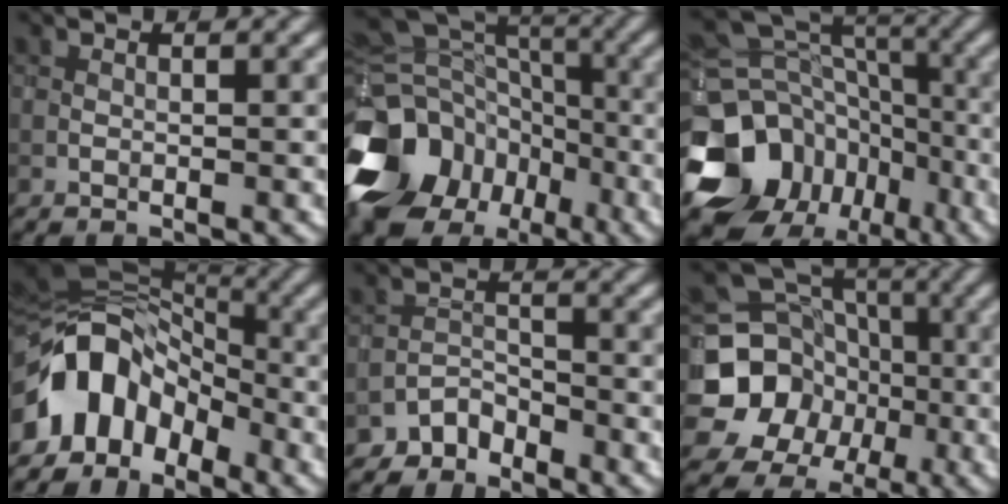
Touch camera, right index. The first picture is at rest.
{"total": 16.3, "force": [-8.3, 12.3, 6.7], "torque": [-0.175, -0.009, -0.128]}
{"total": 15.5, "force": [-6.6, 12.6, 6.0], "torque": [-0.156, -0.004, -0.109]}
{"total": 9.2, "force": [-4.2, 6.2, 5.4], "torque": [-0.086, 0.010, -0.087]}
{"total": 2.3, "force": [-2.0, 1.1, -0.1], "torque": [0.014, 0.012, -0.042]}
{"total": 11.7, "force": [-2.4, 10.8, 3.8], "torque": [-0.082, -0.013, -0.060]}